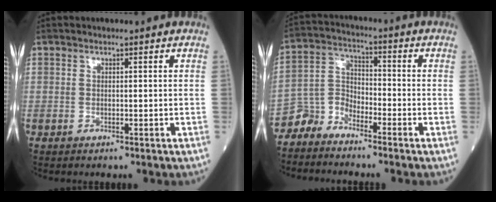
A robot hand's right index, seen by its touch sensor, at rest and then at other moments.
{"total": 5.0, "force": [-4.4, 2.3, 0.1], "torque": [0.006, 0.016, -0.093]}